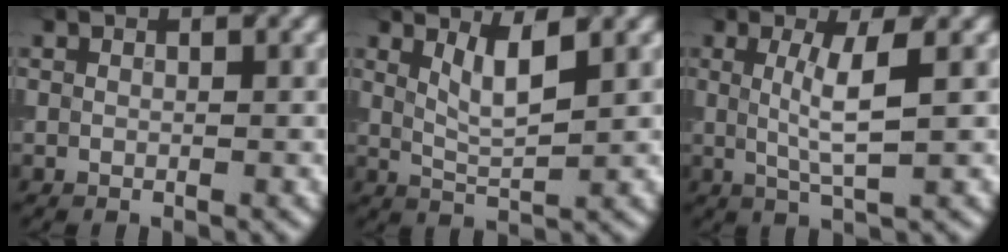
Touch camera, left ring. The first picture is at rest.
{"total": 2.9, "force": [1.6, 0.7, 2.4], "torque": [-0.046, -0.008, 0.034]}
{"total": 3.6, "force": [0.6, 0.7, 3.5], "torque": [-0.068, -0.004, 0.012]}